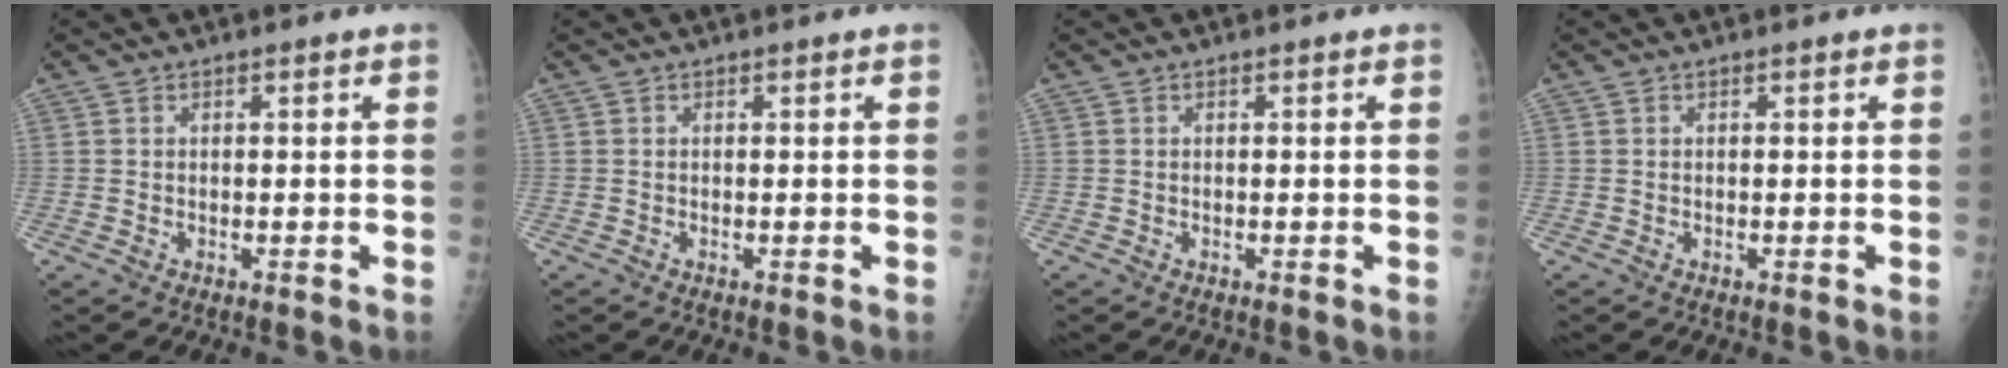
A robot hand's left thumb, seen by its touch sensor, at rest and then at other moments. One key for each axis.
{"total": 0.0}
{"total": 0.0}
{"total": 0.0}